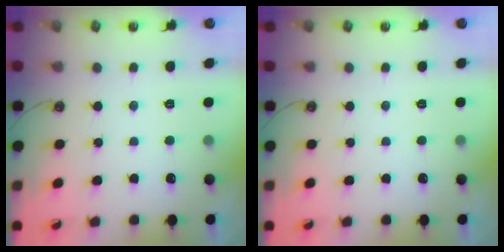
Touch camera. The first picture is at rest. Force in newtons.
{"total": 0.0}